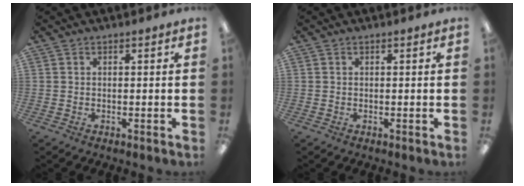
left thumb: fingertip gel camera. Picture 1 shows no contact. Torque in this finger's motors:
{"motor_torque": [-0.01, 0.03, -0.05, -0.14, 0.01]}